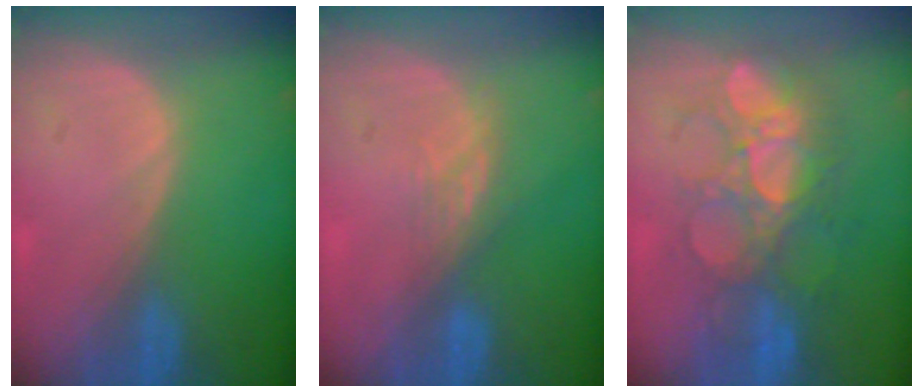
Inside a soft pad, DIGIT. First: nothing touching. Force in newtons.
{"total": 3.0, "press": 2.6, "slide": 1.5}
{"total": 9.1, "press": 8.9, "slide": 2.0}